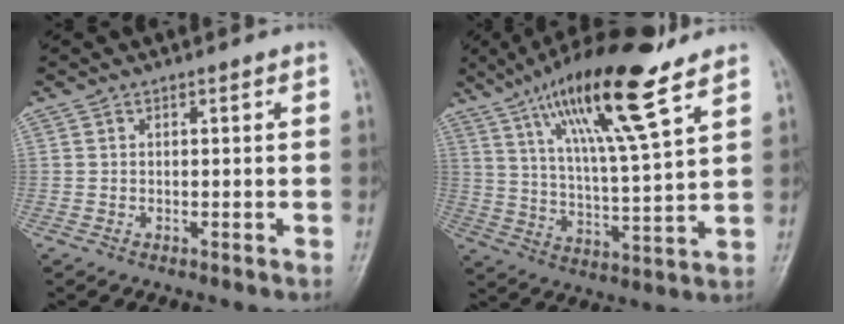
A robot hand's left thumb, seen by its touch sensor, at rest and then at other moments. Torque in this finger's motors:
{"motor_torque": [0.24, 0.46, 1.72, -1.05, 0.52]}